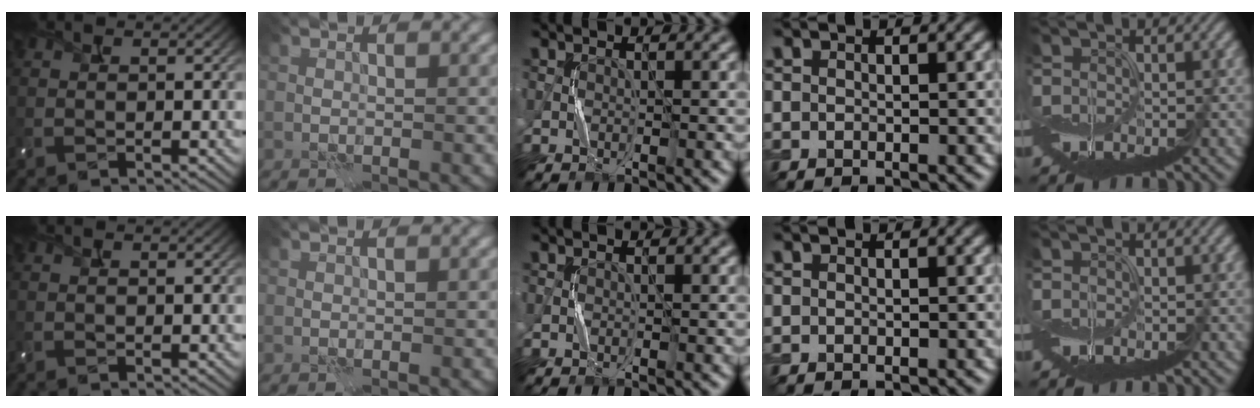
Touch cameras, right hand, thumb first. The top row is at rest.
{}